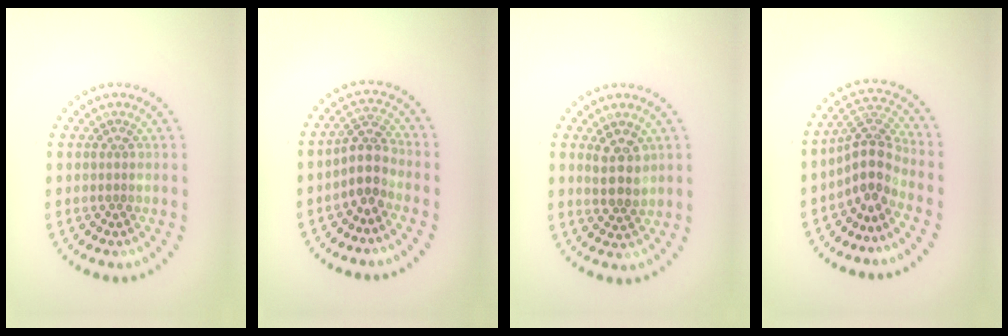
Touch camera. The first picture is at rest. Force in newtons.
{"total": 2.7, "press": 2.3, "slide": 1.6}
{"total": 2.7, "press": 2.5, "slide": 0.9}
{"total": 3.6, "press": 2.7, "slide": 2.4}